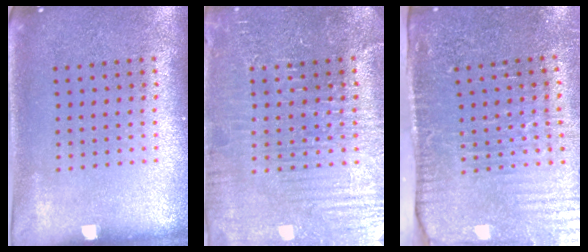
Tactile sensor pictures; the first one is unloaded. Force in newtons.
{"total": 4.2, "press": 4.0, "slide": 1.0}
{"total": 4.4, "press": 3.8, "slide": 2.3}